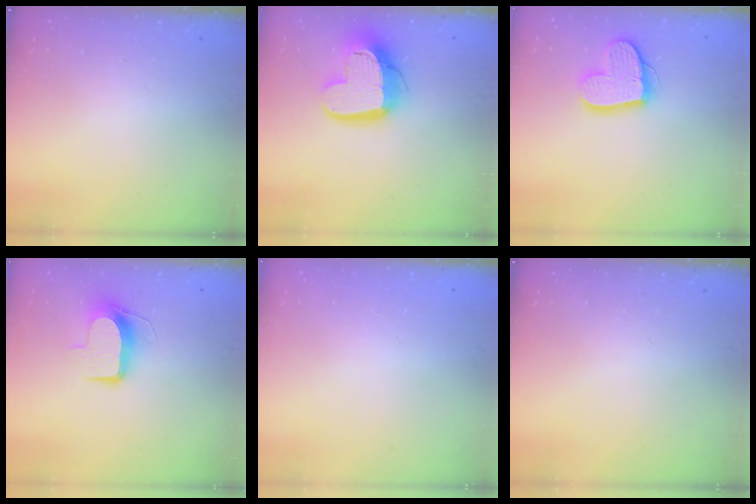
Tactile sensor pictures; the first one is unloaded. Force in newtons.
{"total": 16.3, "press": 16.3, "slide": 1.4}
{"total": 15.0, "press": 14.9, "slide": 1.1}
{"total": 9.8, "press": 9.8, "slide": 0.3}
{"total": 0.0}
{"total": 0.0}